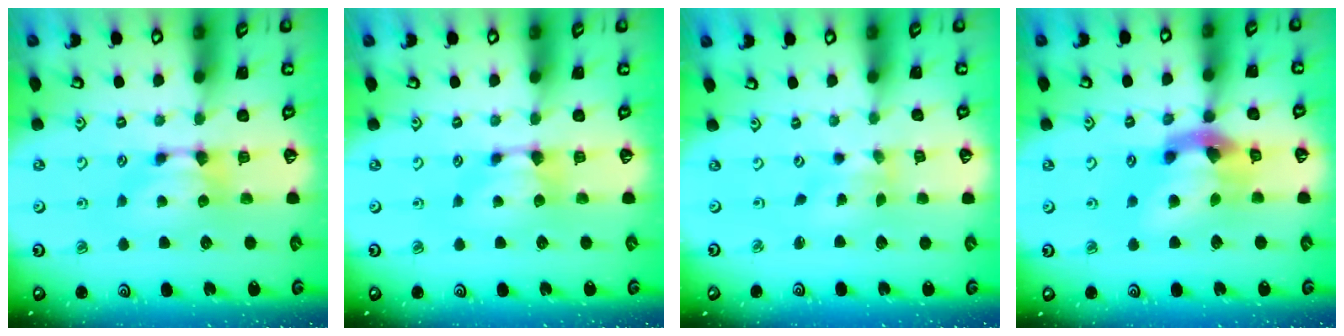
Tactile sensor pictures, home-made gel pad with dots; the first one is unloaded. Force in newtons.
{"total": 0.5, "press": 0.4, "slide": 0.3}
{"total": 2.6, "press": 2.5, "slide": 0.9}
{"total": 7.9, "press": 7.5, "slide": 2.3}